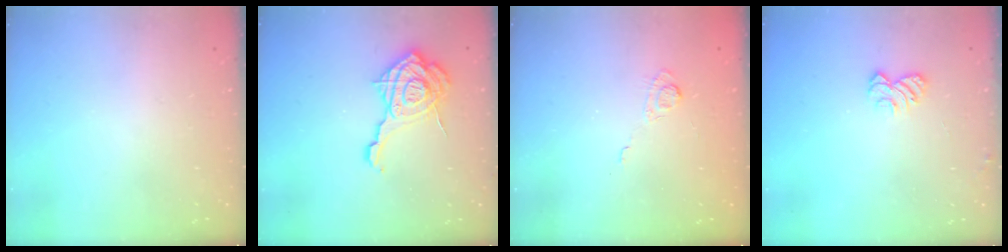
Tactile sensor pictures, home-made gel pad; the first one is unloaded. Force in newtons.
{"total": 18.5, "press": 18.4, "slide": 2.1}
{"total": 2.8, "press": 2.4, "slide": 1.4}
{"total": 5.2, "press": 5.1, "slide": 0.5}